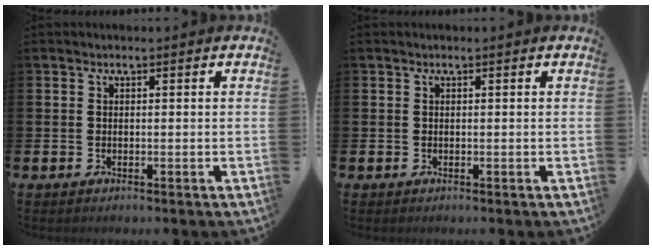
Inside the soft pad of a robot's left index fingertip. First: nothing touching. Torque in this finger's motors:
{"motor_torque": [0.12, 0.82, -0.23, 0.01]}